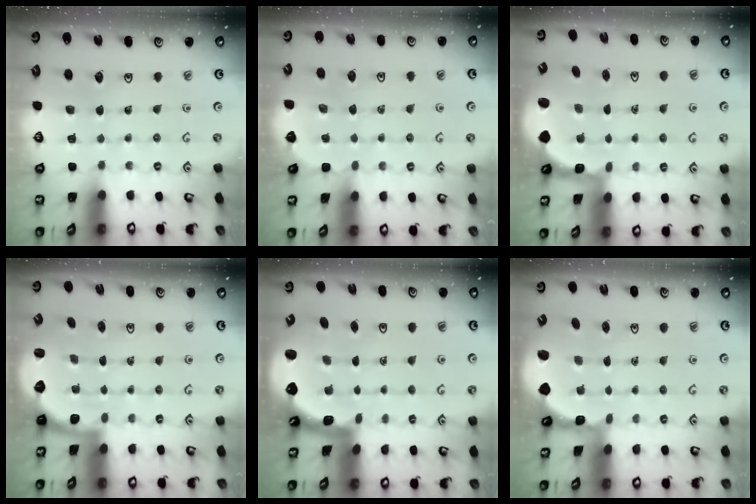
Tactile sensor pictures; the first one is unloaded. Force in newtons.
{"total": 2.1, "press": 2.1, "slide": 0.2}
{"total": 2.2, "press": 2.0, "slide": 1.1}
{"total": 2.7, "press": 2.0, "slide": 1.7}
{"total": 3.4, "press": 2.4, "slide": 2.4}
{"total": 1.2, "press": 1.1, "slide": 0.4}